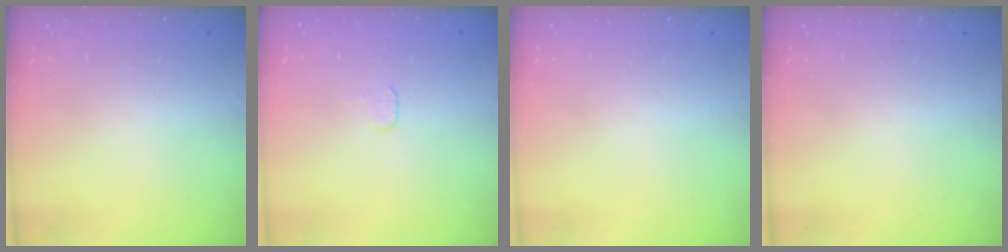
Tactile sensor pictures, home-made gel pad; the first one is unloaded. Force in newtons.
{"total": 3.7, "press": 3.7, "slide": 0.3}
{"total": 0.0}
{"total": 0.0}